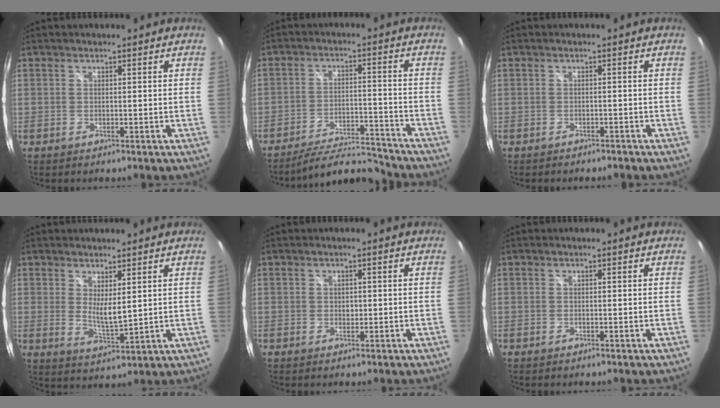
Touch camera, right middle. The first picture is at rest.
{"total": 10.1, "force": [-9.8, 1.0, 2.2], "torque": [-0.058, 0.009, -0.152]}
{"total": 2.4, "force": [-2.1, 0.8, 0.7], "torque": [-0.017, -0.012, -0.032]}
{"total": 5.0, "force": [1.9, 1.5, 4.4], "torque": [-0.074, -0.016, 0.034]}
{"total": 0.9, "force": [-0.1, 0.8, 0.3], "torque": [-0.002, 0.000, -0.002]}
{"total": 0.0}